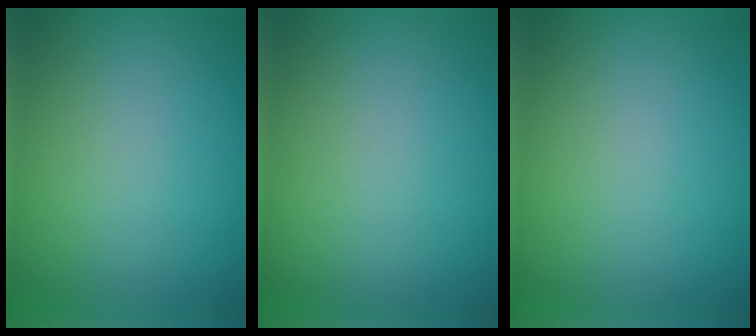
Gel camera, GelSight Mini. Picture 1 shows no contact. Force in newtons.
{"total": 0.0}
{"total": 0.0}